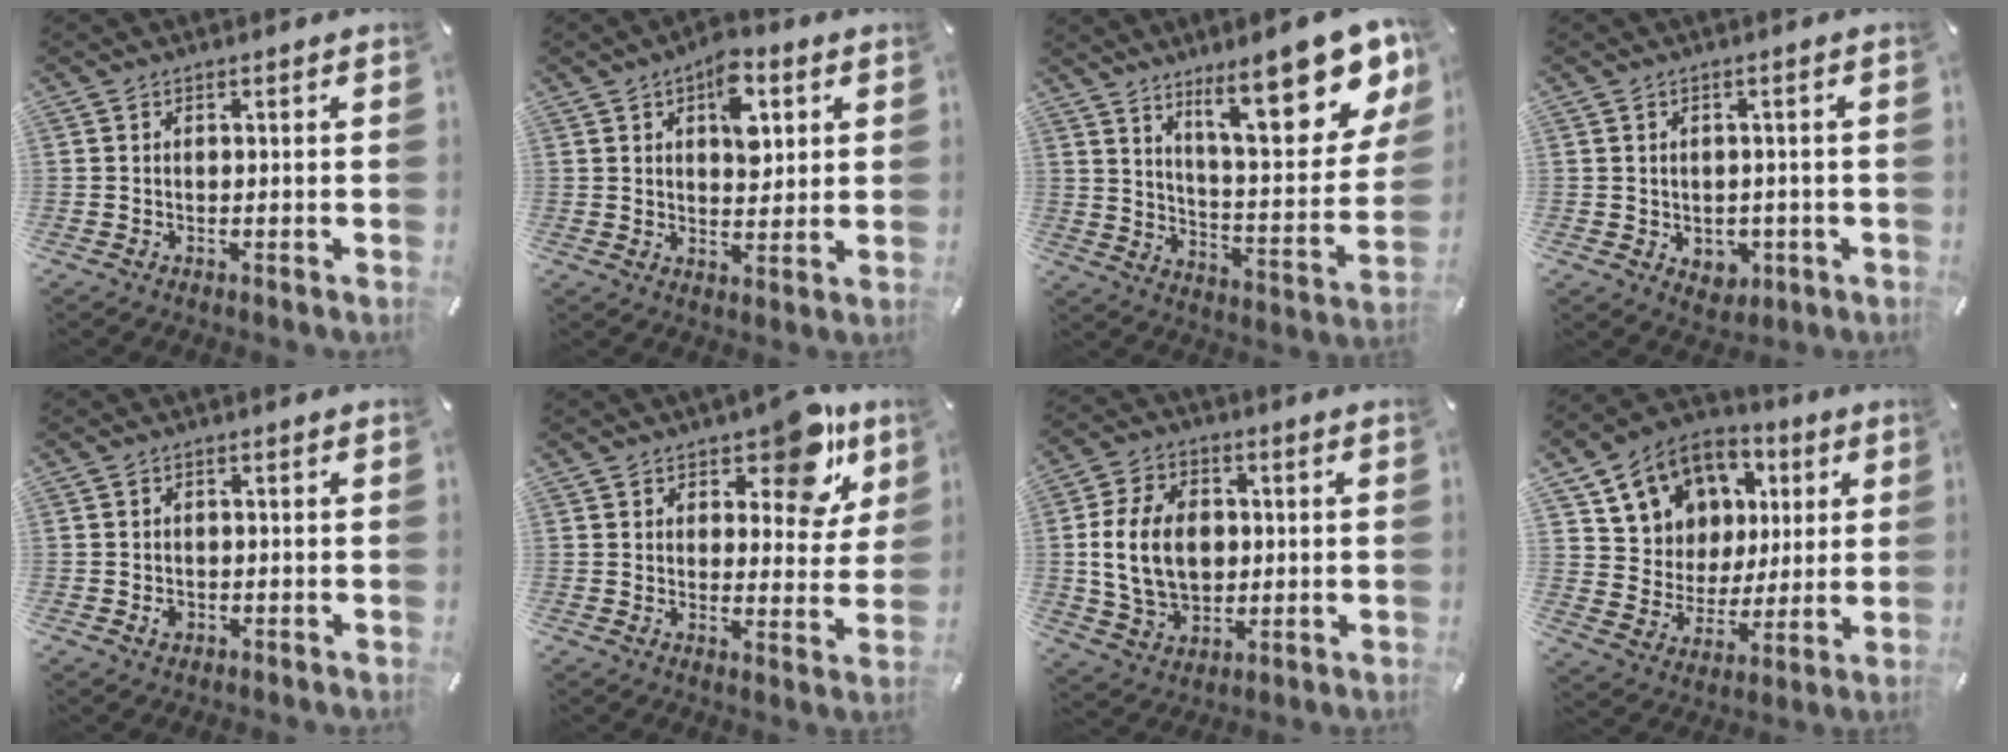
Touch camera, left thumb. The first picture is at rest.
{"total": 10.2, "force": [3.8, 6.2, 7.1], "torque": [-0.082, -0.012, 0.060]}
{"total": 22.6, "force": [13.5, 7.3, 16.7], "torque": [-0.236, -0.086, 0.211]}
{"total": 3.2, "force": [-0.5, 2.9, 1.1], "torque": [-0.004, -0.002, -0.011]}
{"total": 1.6, "force": [-0.3, 1.4, 0.7], "torque": [-0.005, 0.002, -0.009]}
{"total": 12.6, "force": [8.4, 5.8, 7.4], "torque": [-0.078, -0.056, 0.142]}
{"total": 13.9, "force": [0.7, 10.5, 9.0], "torque": [-0.195, 0.015, 0.013]}
{"total": 12.2, "force": [5.2, 10.9, 1.9], "torque": [-0.050, -0.037, 0.109]}